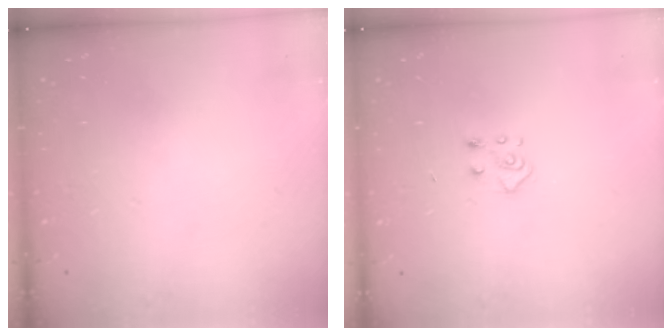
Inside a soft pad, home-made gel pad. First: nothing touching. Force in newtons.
{"total": 5.5, "press": 5.5, "slide": 0.5}